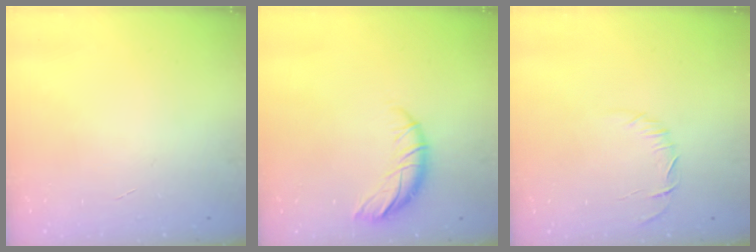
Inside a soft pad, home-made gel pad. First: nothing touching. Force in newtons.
{"total": 10.4, "press": 10.3, "slide": 1.5}
{"total": 6.0, "press": 5.7, "slide": 1.8}